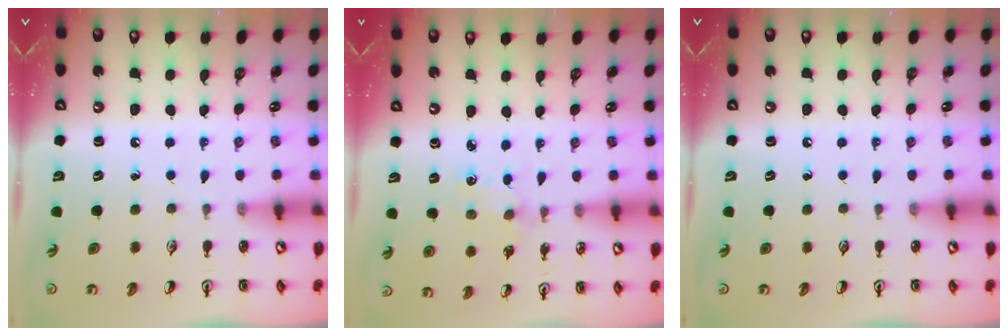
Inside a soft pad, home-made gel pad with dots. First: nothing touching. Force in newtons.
{"total": 2.2, "press": 2.2, "slide": 0.2}
{"total": 0.0}